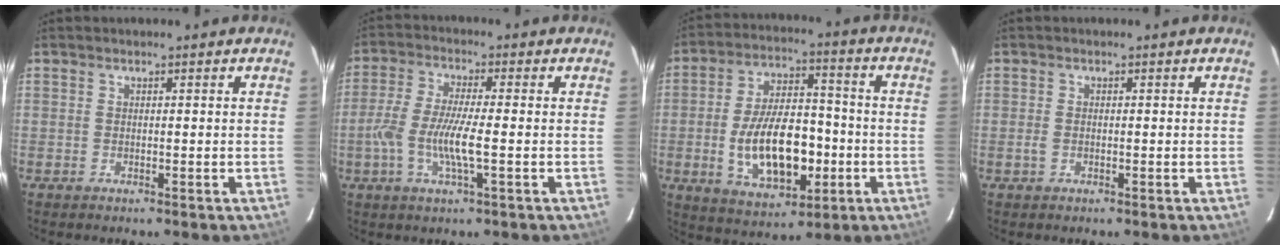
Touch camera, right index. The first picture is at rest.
{"total": 8.9, "force": [-2.1, 1.4, 8.5], "torque": [-0.174, -0.004, -0.044]}
{"total": 16.4, "force": [-3.6, 8.4, 13.6], "torque": [-0.261, 0.008, -0.043]}
{"total": 1.3, "force": [-0.4, 0.8, 1.0], "torque": [-0.023, 0.000, -0.007]}